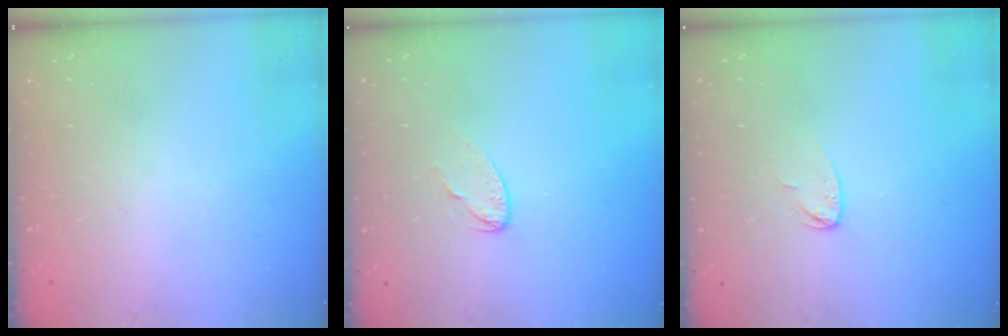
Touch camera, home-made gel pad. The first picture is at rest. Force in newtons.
{"total": 4.1, "press": 4.1, "slide": 0.2}
{"total": 3.9, "press": 3.9, "slide": 0.3}